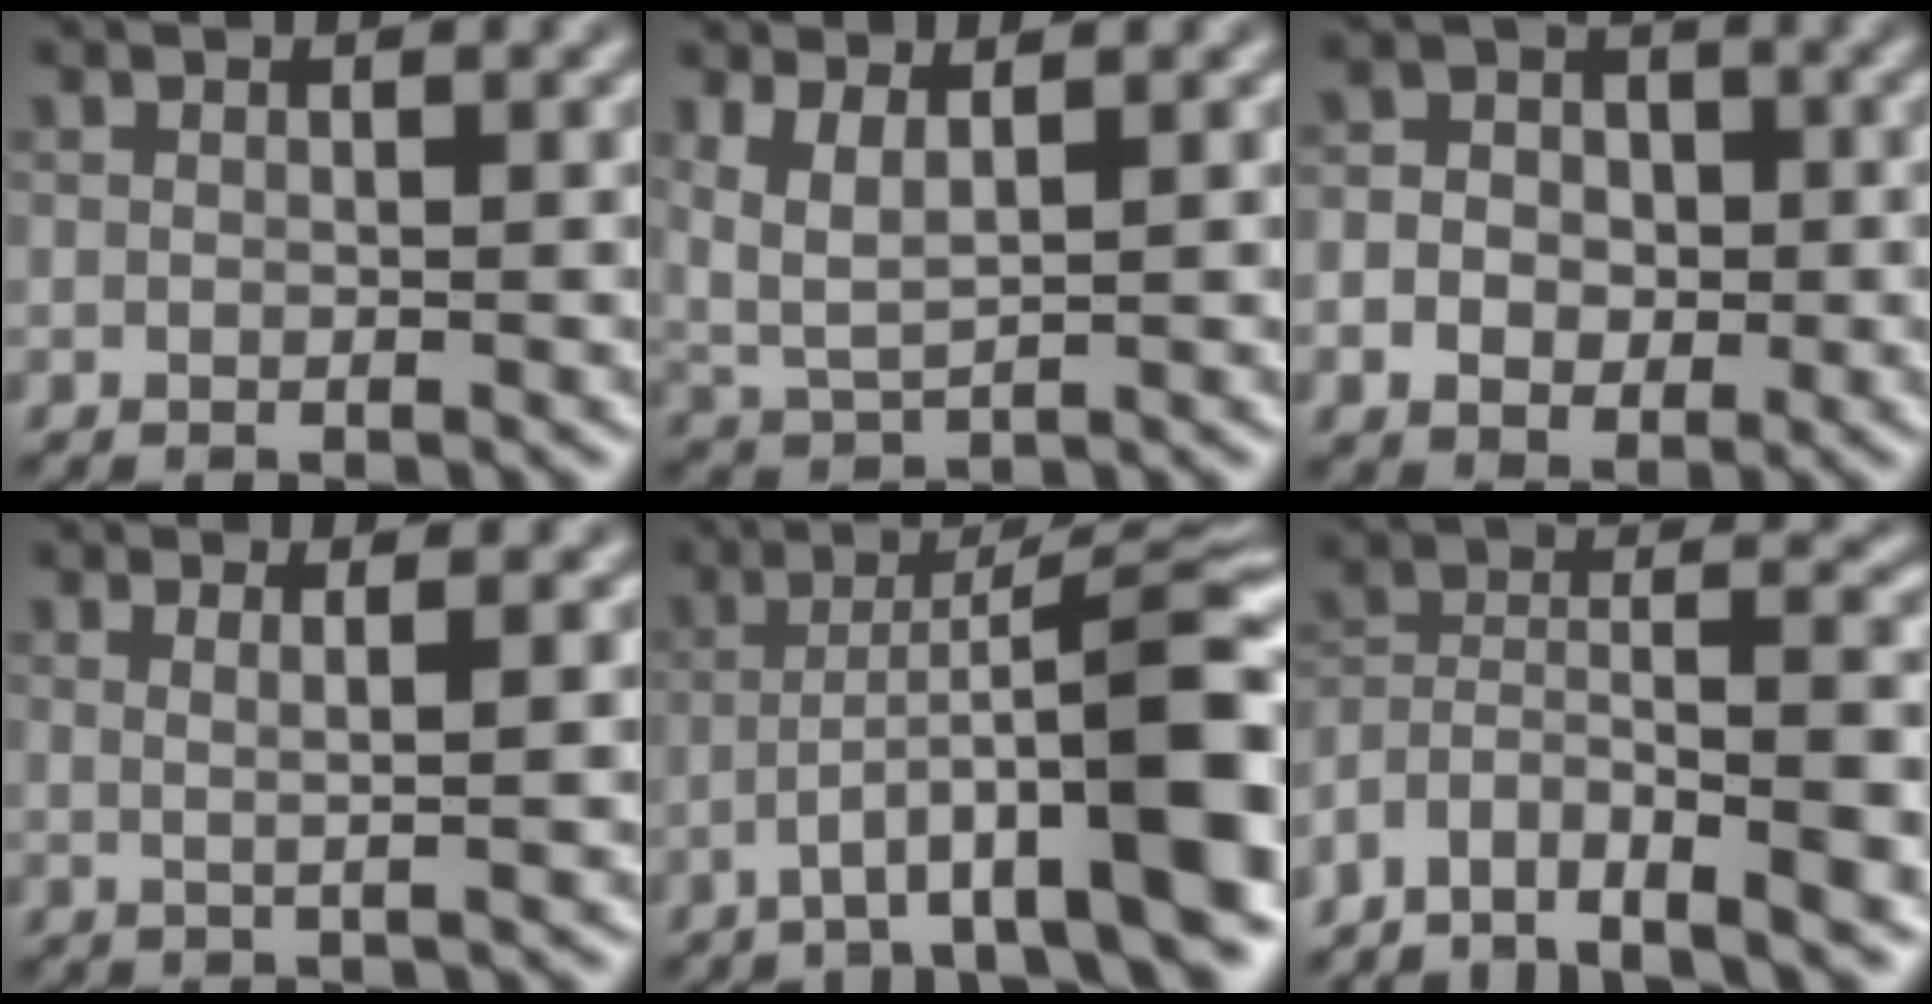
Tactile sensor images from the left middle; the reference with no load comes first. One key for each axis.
{"total": 3.2, "fx": 1.6, "fy": 1.2, "fz": 2.5, "tx": -0.065, "ty": -0.012, "tz": 0.033}
{"total": 5.4, "fx": -0.6, "fy": 4.7, "fz": 2.7, "tx": -0.028, "ty": 0.002, "tz": -0.033}
{"total": 2.8, "fx": 1.1, "fy": 1.1, "fz": 2.4, "tx": -0.037, "ty": -0.004, "tz": -0.012}
{"total": 10.3, "fx": -3.8, "fy": 1.8, "fz": 9.4, "tx": -0.133, "ty": 0.016, "tz": -0.064}
{"total": 9.1, "fx": -6.0, "fy": 3.2, "fz": 6.0, "tx": -0.103, "ty": 0.000, "tz": -0.122}